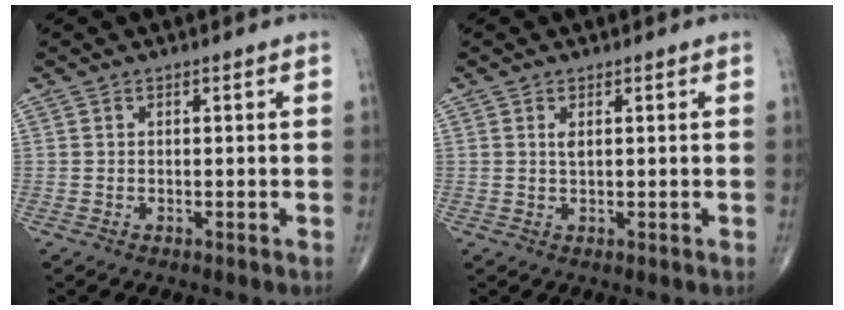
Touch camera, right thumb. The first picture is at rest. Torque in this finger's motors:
{"motor_torque": [0.33, -0.09, 0.01, -0.20, -0.03]}